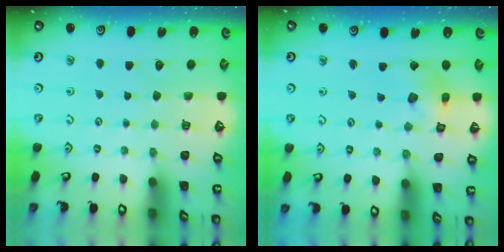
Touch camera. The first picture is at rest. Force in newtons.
{"total": 10.5, "press": 10.4, "slide": 1.4}